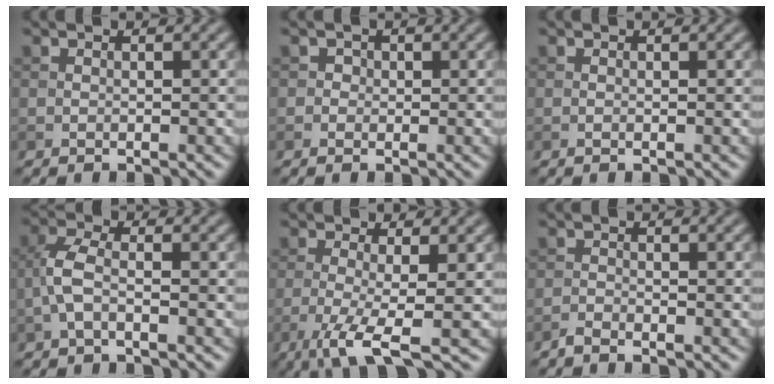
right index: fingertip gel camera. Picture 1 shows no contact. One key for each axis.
{"total": 0.9, "fx": 0.0, "fy": 0.9, "fz": 0.2, "tx": 0.003, "ty": -0.001, "tz": -0.001}
{"total": 0.0}
{"total": 2.9, "fx": -0.9, "fy": 1.1, "fz": 2.6, "tx": -0.061, "ty": 0.007, "tz": -0.025}
{"total": 5.3, "fx": -2.0, "fy": 1.0, "fz": 4.9, "tx": -0.092, "ty": -0.009, "tz": -0.044}
{"total": 1.0, "fx": -0.9, "fy": 0.1, "fz": 0.4, "tx": -0.008, "ty": 0.000, "tz": -0.022}